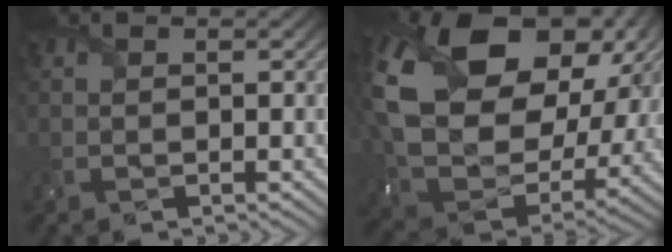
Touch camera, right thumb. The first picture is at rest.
{"total": 20.8, "force": [5.4, 14.9, 13.5], "torque": [-0.335, -0.013, 0.133]}